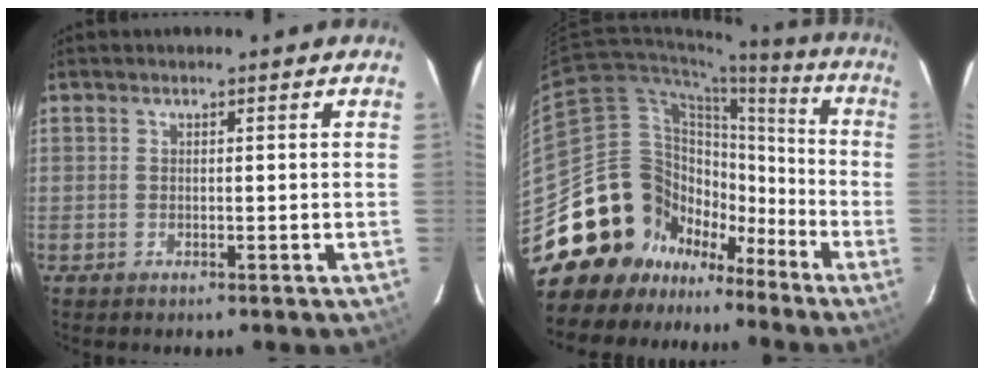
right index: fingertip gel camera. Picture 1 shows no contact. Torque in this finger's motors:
{"motor_torque": [1.08, -1.06, 0.15, -0.12]}